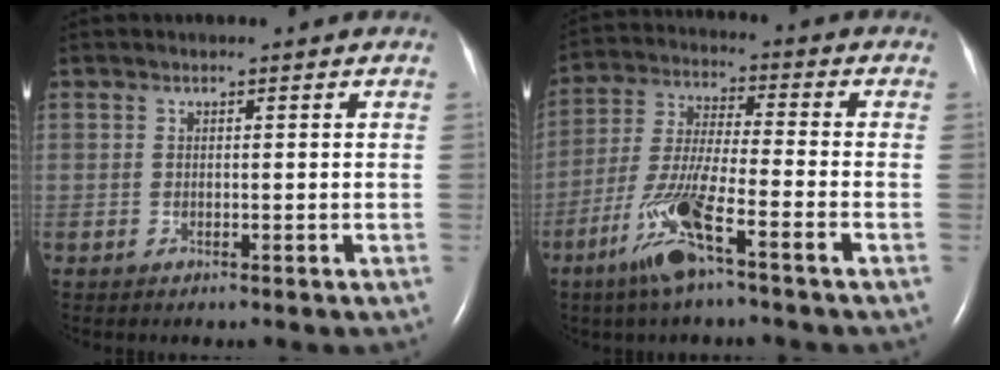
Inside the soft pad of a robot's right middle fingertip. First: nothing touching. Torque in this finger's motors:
{"motor_torque": [1.45, -0.69, 0.63, 0.14]}